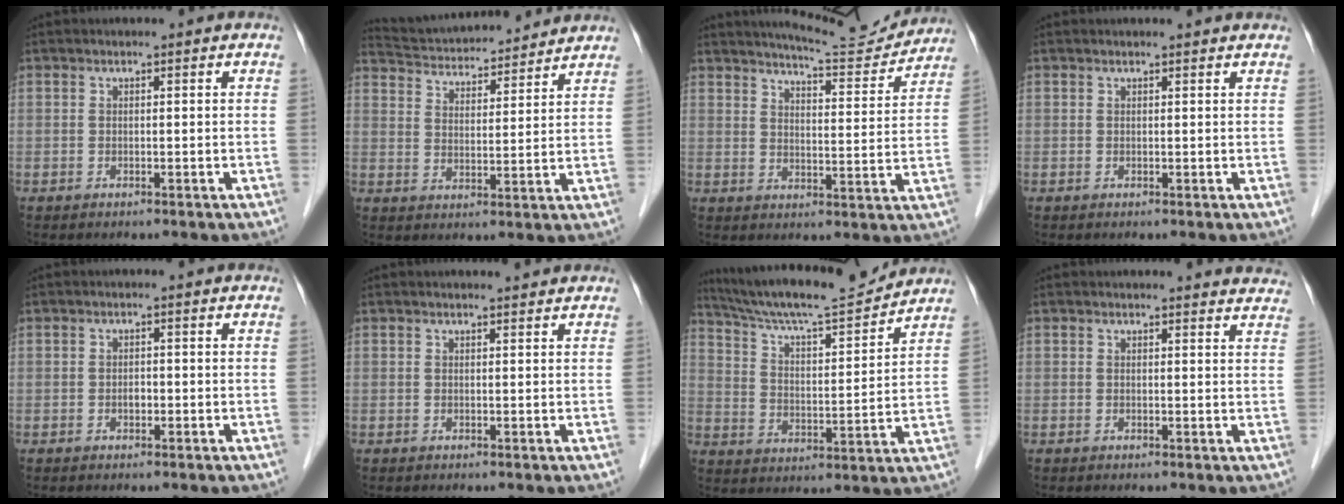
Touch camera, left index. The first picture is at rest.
{"total": 15.2, "force": [14.4, 2.3, 4.1], "torque": [-0.072, 0.027, 0.221]}
{"total": 11.4, "force": [11.1, 0.6, 2.4], "torque": [-0.036, -0.008, 0.148]}
{"total": 2.1, "force": [2.1, 0.3, 0.3], "torque": [-0.011, 0.007, 0.020]}
{"total": 1.1, "force": [-0.3, 0.7, 0.7], "torque": [-0.014, 0.002, -0.006]}
{"total": 2.0, "force": [2.0, 0.1, 0.4], "torque": [-0.010, 0.005, 0.026]}
{"total": 16.0, "force": [15.0, 0.6, 5.6], "torque": [-0.107, 0.002, 0.242]}
{"total": 7.6, "force": [7.5, 1.1, 0.8], "torque": [0.018, -0.013, 0.051]}